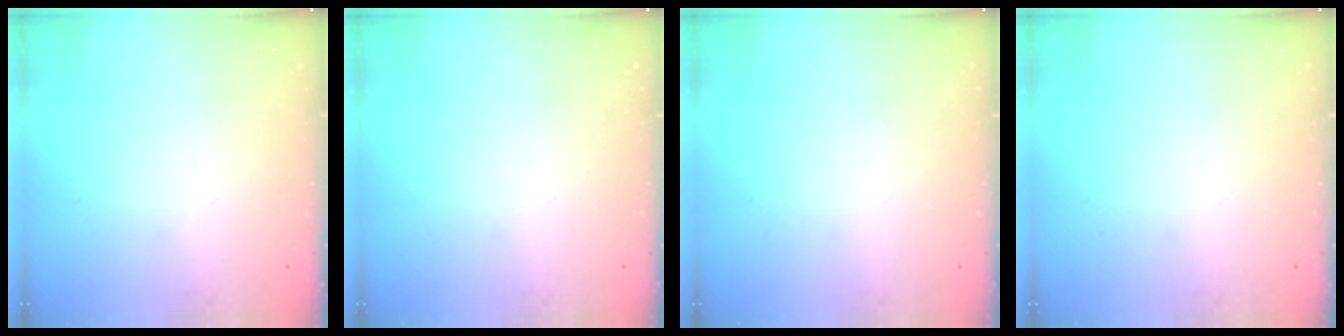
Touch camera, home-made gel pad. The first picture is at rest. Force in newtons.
{"total": 0.0}
{"total": 0.0}
{"total": 0.0}